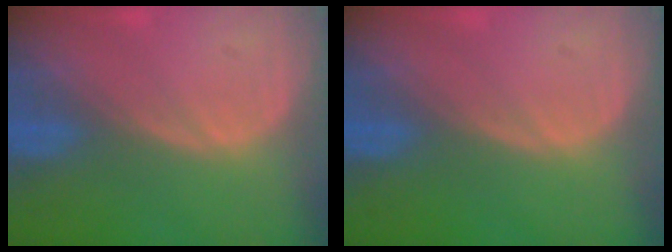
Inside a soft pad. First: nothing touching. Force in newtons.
{"total": 0.0}